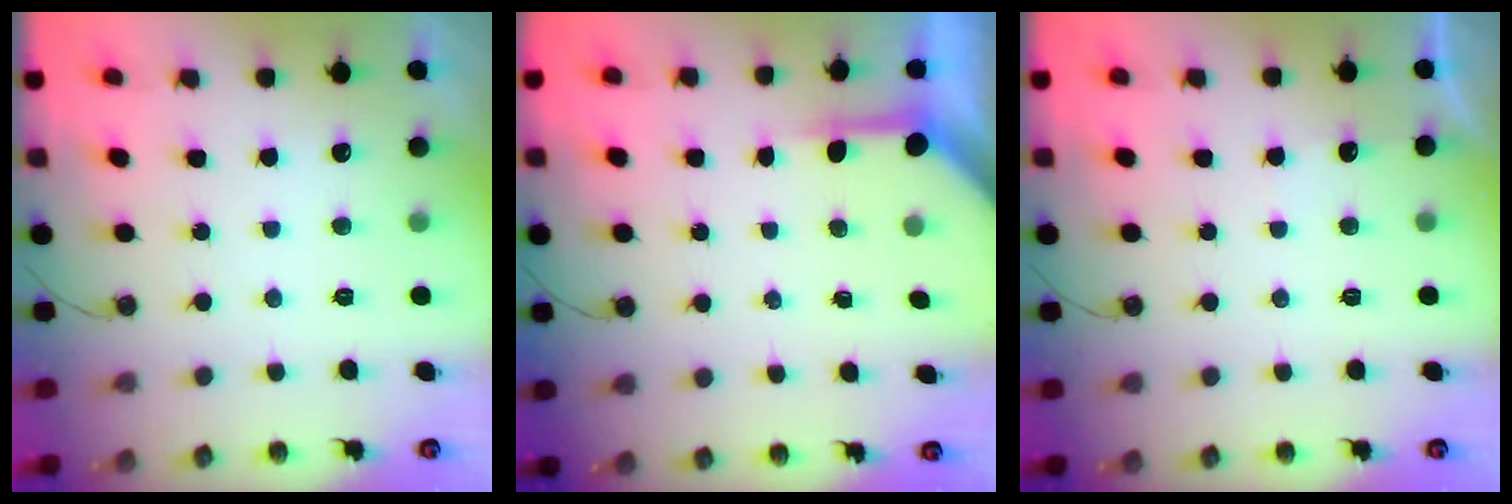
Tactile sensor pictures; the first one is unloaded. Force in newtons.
{"total": 4.0, "press": 4.0, "slide": 0.4}
{"total": 2.1, "press": 2.1, "slide": 0.4}